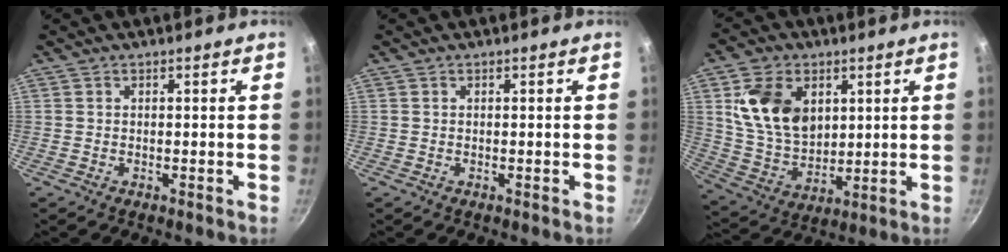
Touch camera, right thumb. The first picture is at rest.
{"total": 0.0}
{"total": 14.8, "force": [4.4, 10.5, 9.6], "torque": [-0.149, -0.021, 0.092]}